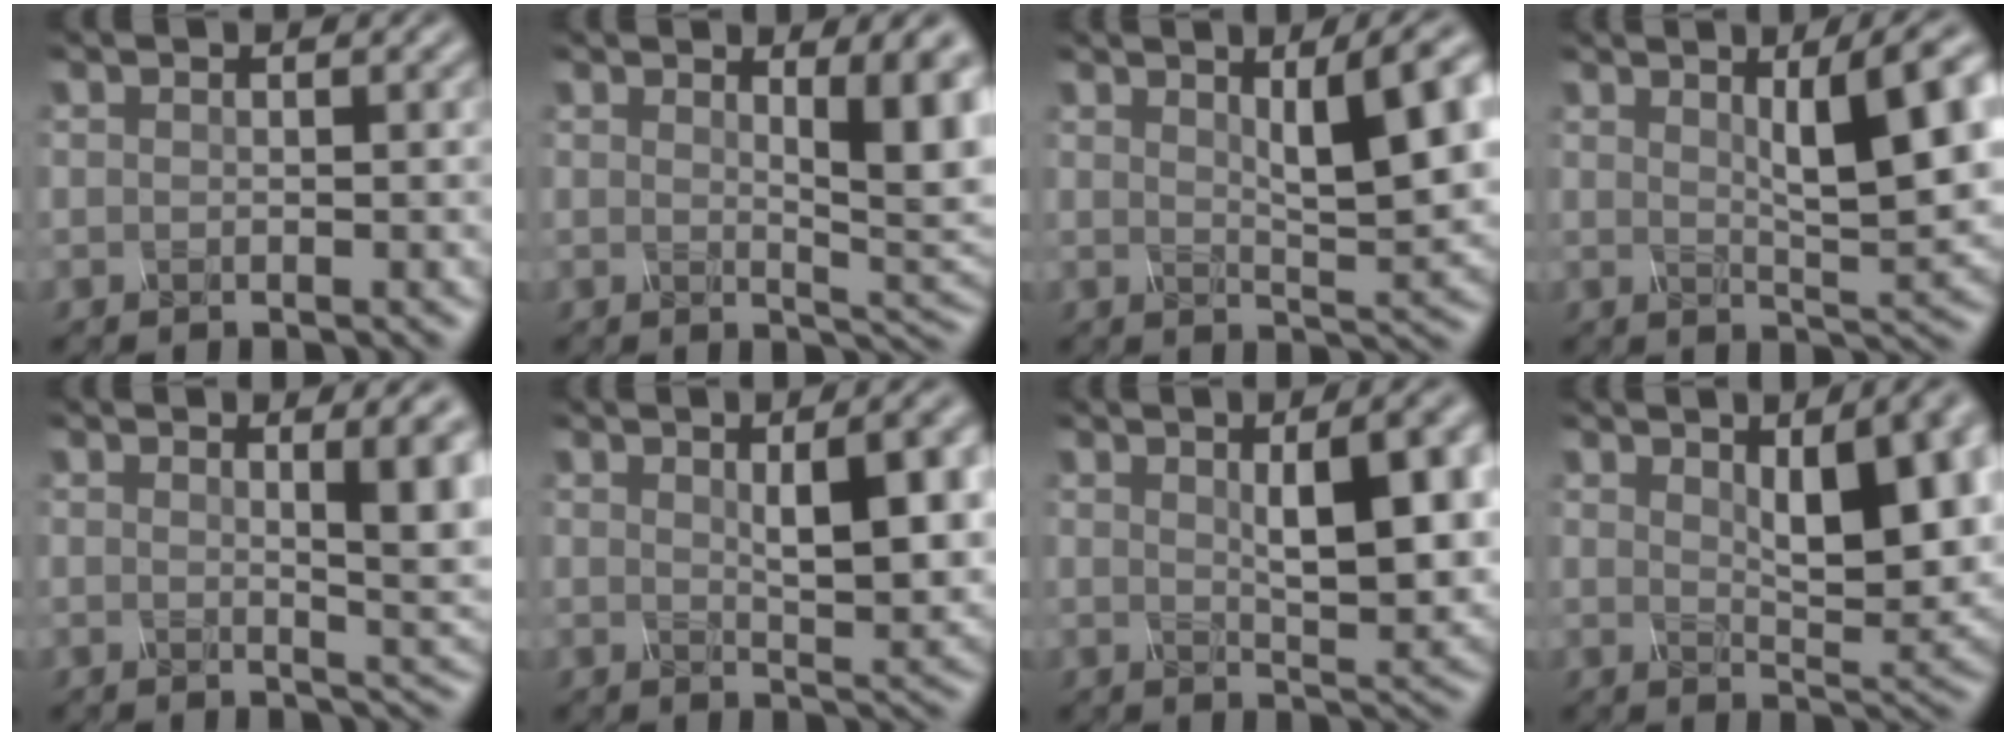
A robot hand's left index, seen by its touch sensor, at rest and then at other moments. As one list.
[{"total": 6.7, "force": [1.9, 1.8, 6.1], "torque": [-0.065, -0.010, 0.032]}, {"total": 8.2, "force": [3.1, 2.2, 7.3], "torque": [-0.086, 0.010, 0.052]}, {"total": 9.0, "force": [3.1, 2.4, 8.2], "torque": [-0.097, 0.012, 0.050]}, {"total": 5.9, "force": [1.5, 1.6, 5.4], "torque": [-0.053, -0.002, 0.022]}, {"total": 7.2, "force": [1.7, 2.2, 6.7], "torque": [-0.085, 0.003, 0.030]}, {"total": 8.2, "force": [1.8, 2.5, 7.5], "torque": [-0.096, 0.005, 0.032]}, {"total": 9.1, "force": [2.8, 3.2, 8.0], "torque": [-0.119, -0.001, 0.050]}]